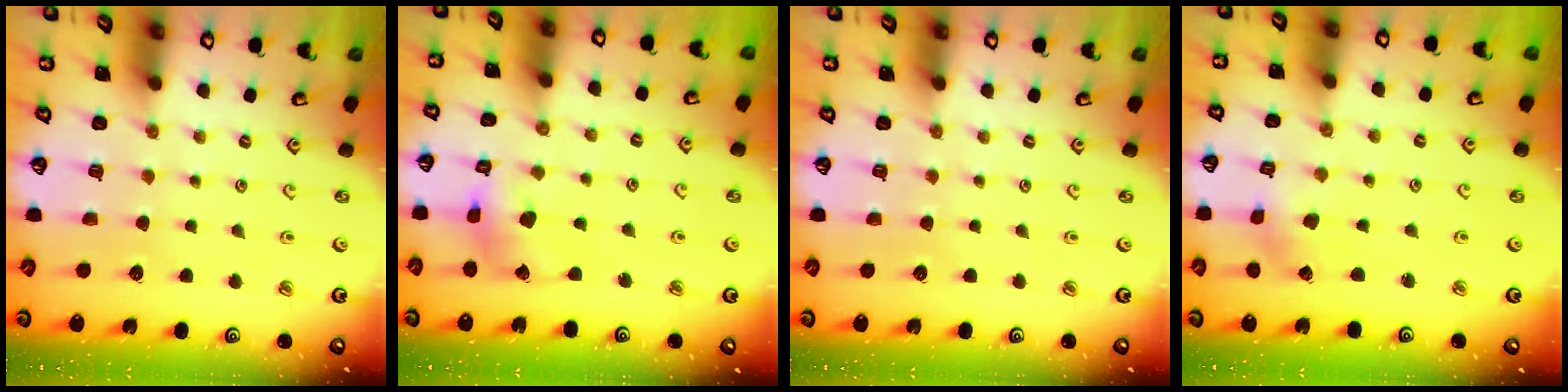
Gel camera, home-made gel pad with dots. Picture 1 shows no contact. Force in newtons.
{"total": 9.9, "press": 9.8, "slide": 1.1}
{"total": 0.0}
{"total": 1.4, "press": 1.4, "slide": 0.2}